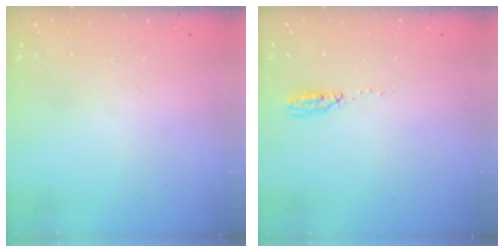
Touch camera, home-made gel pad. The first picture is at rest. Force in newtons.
{"total": 9.3, "press": 5.1, "slide": 7.7}